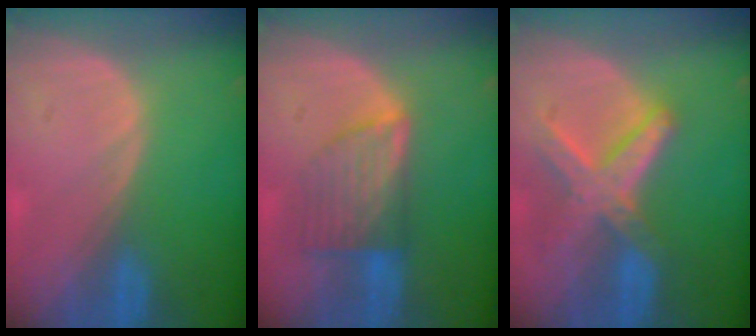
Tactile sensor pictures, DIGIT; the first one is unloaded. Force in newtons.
{"total": 7.2, "press": 6.4, "slide": 3.4}
{"total": 8.2, "press": 7.1, "slide": 4.1}